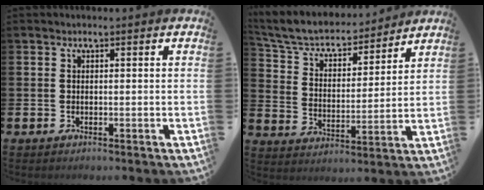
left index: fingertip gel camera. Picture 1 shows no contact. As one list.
[{"total": 6.5, "force": [5.8, 2.3, 1.7], "torque": [-0.070, -0.043, 0.099]}]